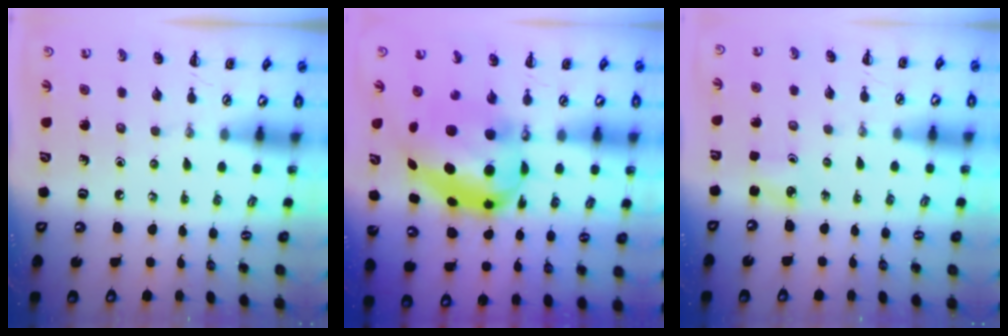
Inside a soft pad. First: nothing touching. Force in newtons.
{"total": 11.7, "press": 11.4, "slide": 2.6}
{"total": 3.0, "press": 2.8, "slide": 0.9}